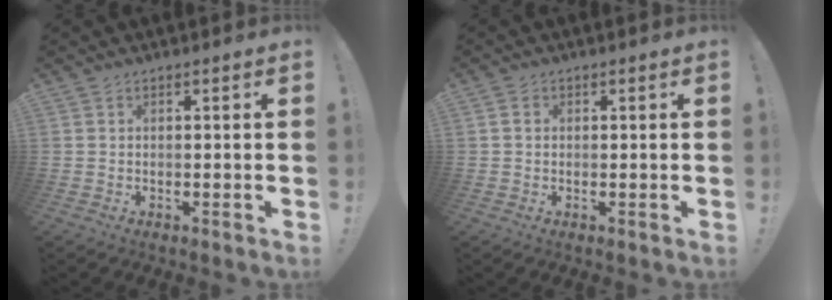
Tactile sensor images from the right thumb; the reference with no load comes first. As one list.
[{"total": 1.3, "force": [0.1, 1.2, 0.4], "torque": [-0.006, 0.004, 0.001]}]